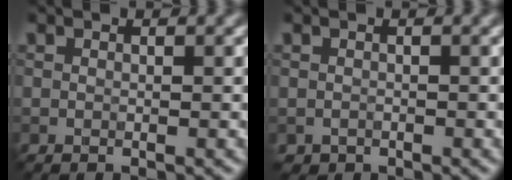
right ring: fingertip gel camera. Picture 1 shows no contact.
{"total": 0.7, "force": [-0.4, 0.5, -0.2], "torque": [0.010, -0.002, -0.009]}